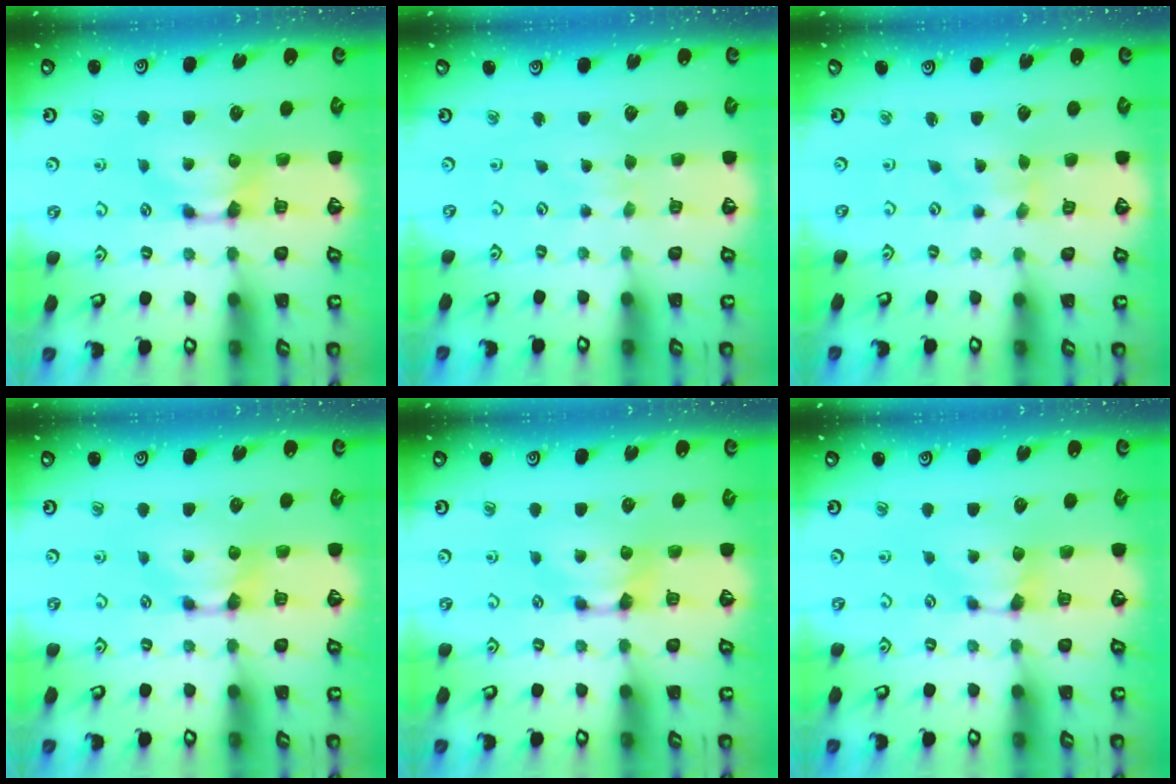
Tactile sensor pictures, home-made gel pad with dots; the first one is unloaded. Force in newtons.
{"total": 3.2, "press": 3.2, "slide": 0.1}
{"total": 2.6, "press": 2.4, "slide": 0.8}
{"total": 0.0}
{"total": 0.0}
{"total": 0.8, "press": 0.7, "slide": 0.5}